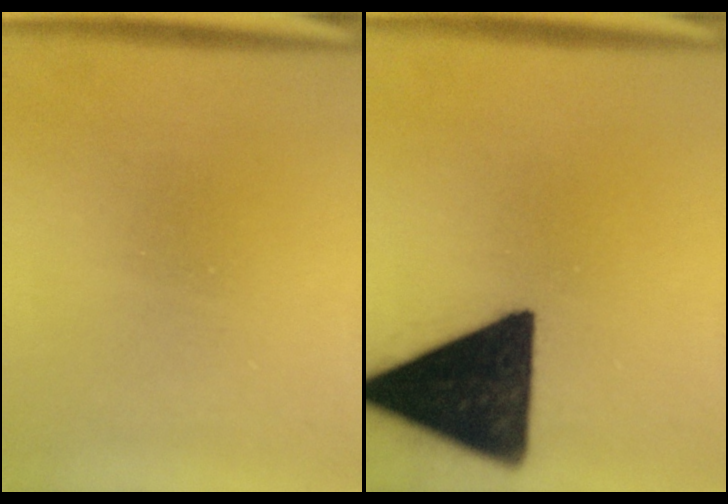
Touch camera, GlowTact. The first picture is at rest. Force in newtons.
{"total": 18.4}